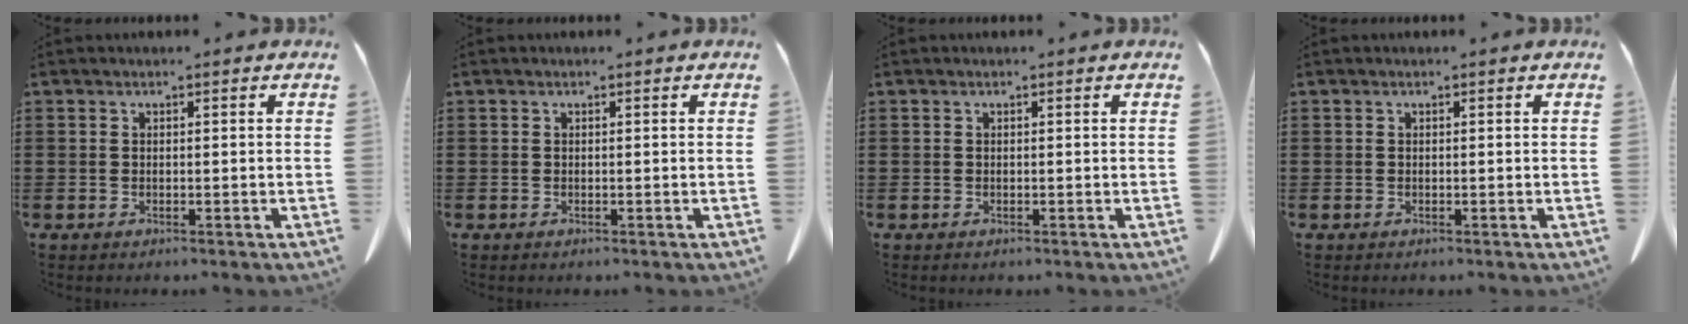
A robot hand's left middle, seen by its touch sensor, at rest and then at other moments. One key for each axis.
{"total": 0.0}
{"total": 0.0}
{"total": 0.0}